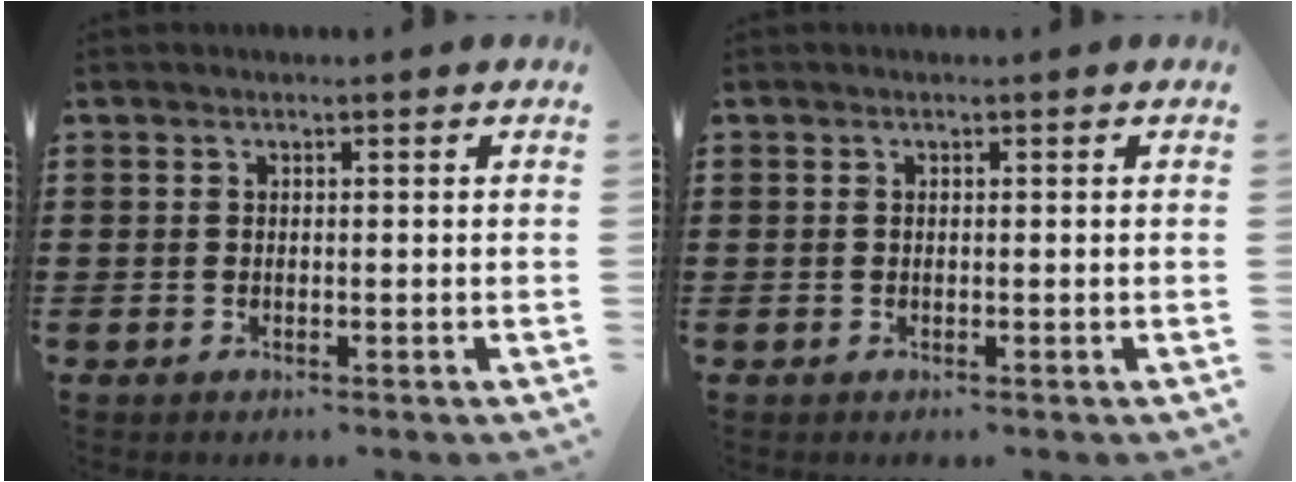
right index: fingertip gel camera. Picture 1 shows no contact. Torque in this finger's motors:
{"motor_torque": [-0.17, 0.19, -0.07, -0.01]}